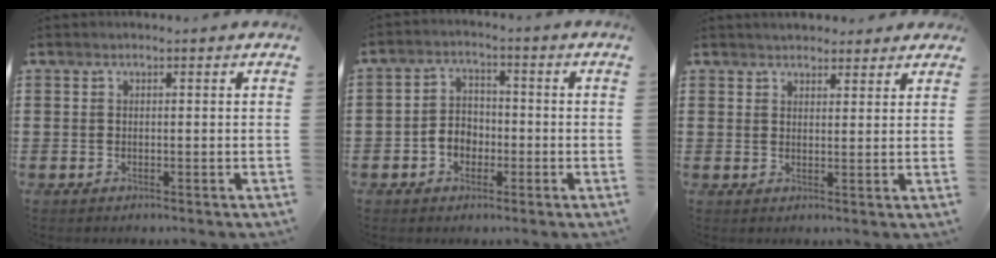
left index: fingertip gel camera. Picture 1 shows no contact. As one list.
[{"total": 3.8, "force": [-1.7, 3.0, 1.7], "torque": [-0.039, 0.009, -0.037]}, {"total": 2.5, "force": [2.3, 0.7, 0.1], "torque": [-0.007, 0.001, 0.044]}]